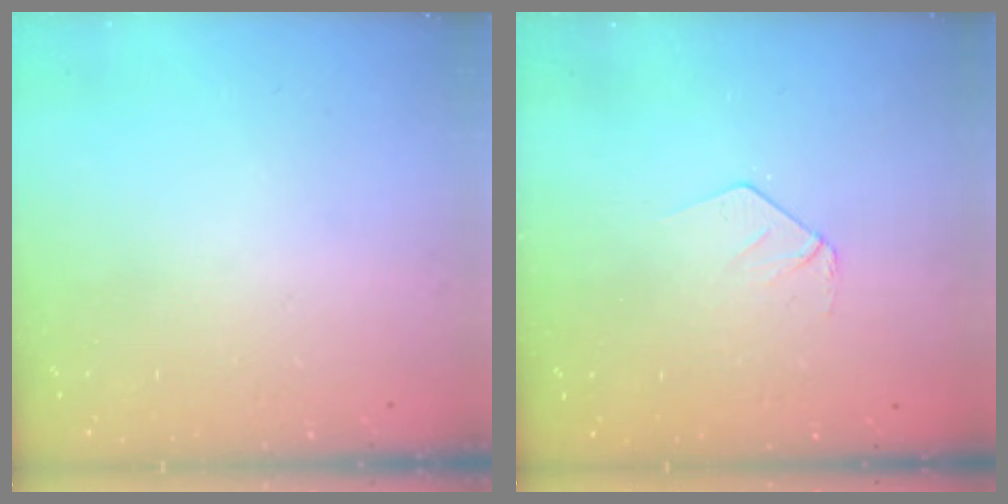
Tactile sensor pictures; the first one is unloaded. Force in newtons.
{"total": 4.0, "press": 4.0, "slide": 0.3}